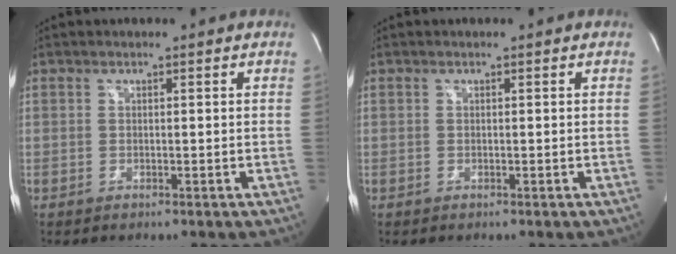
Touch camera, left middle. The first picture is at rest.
{"total": 0.0}